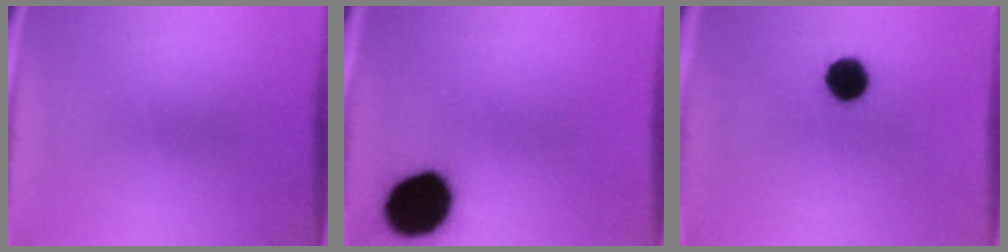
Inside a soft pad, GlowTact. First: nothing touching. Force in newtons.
{"total": 16.5}
{"total": 8.7}